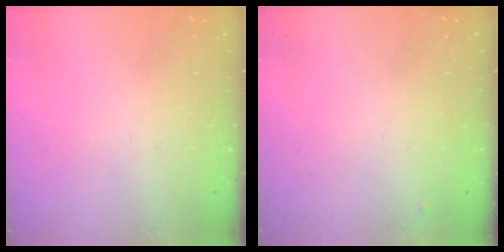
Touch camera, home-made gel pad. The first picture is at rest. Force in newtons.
{"total": 3.8, "press": 3.7, "slide": 0.6}